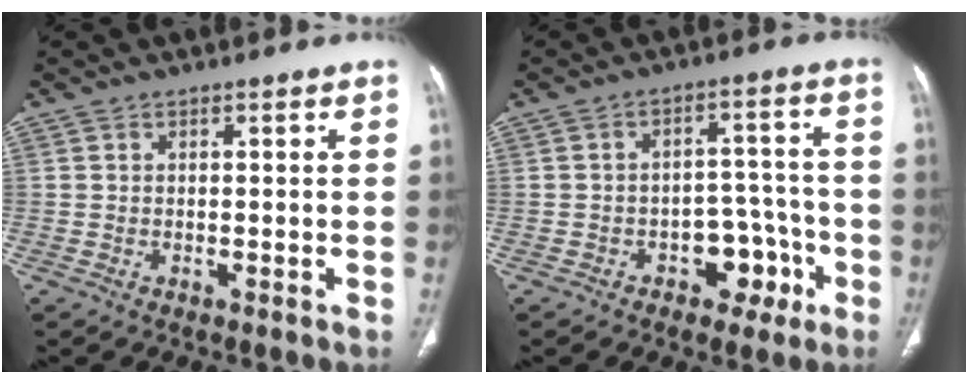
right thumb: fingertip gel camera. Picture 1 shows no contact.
{"total": 8.0, "force": [-3.8, 5.3, 4.6], "torque": [-0.027, 0.046, -0.048]}